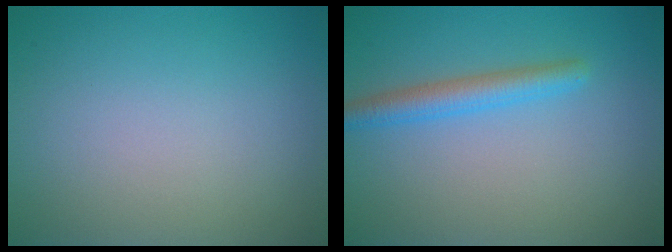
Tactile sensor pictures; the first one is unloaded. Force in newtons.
{"total": 2.7, "press": 2.7, "slide": 0.1}